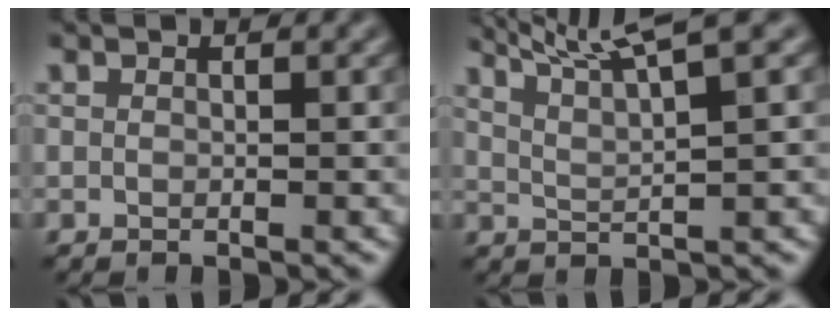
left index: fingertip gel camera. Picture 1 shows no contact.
{"total": 6.5, "force": [5.0, 0.9, 4.0], "torque": [-0.061, 0.025, 0.060]}